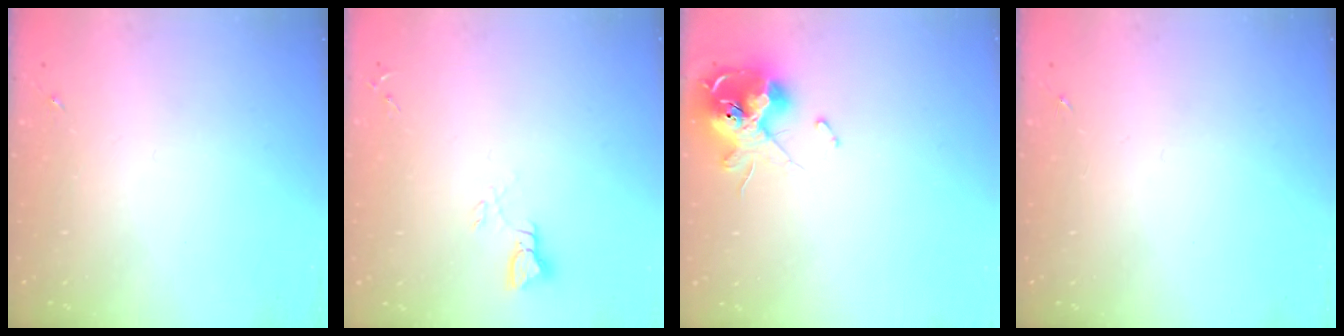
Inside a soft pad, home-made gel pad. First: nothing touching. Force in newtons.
{"total": 3.3, "press": 3.3, "slide": 0.3}
{"total": 13.9, "press": 13.8, "slide": 1.9}
{"total": 0.0}